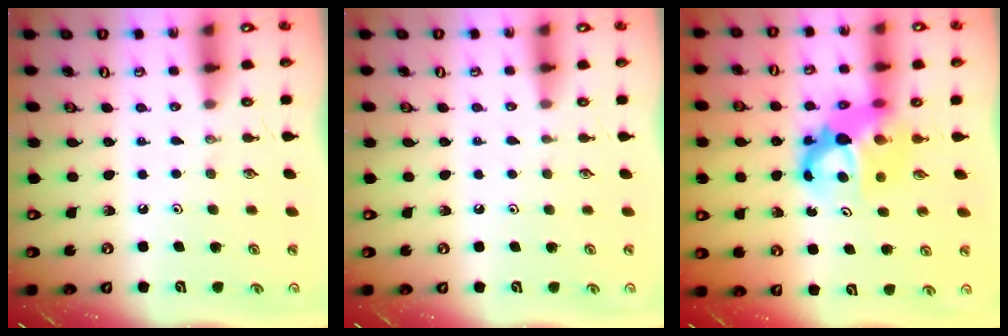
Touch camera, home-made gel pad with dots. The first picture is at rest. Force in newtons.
{"total": 0.6, "press": 0.6, "slide": 0.1}
{"total": 8.6, "press": 8.6, "slide": 0.7}